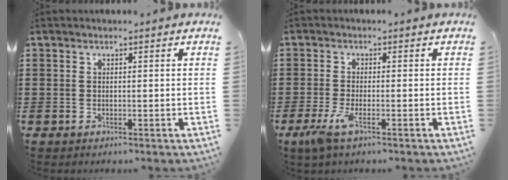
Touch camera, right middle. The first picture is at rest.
{"total": 3.4, "force": [-1.6, 0.5, 2.9], "torque": [-0.070, -0.011, -0.034]}